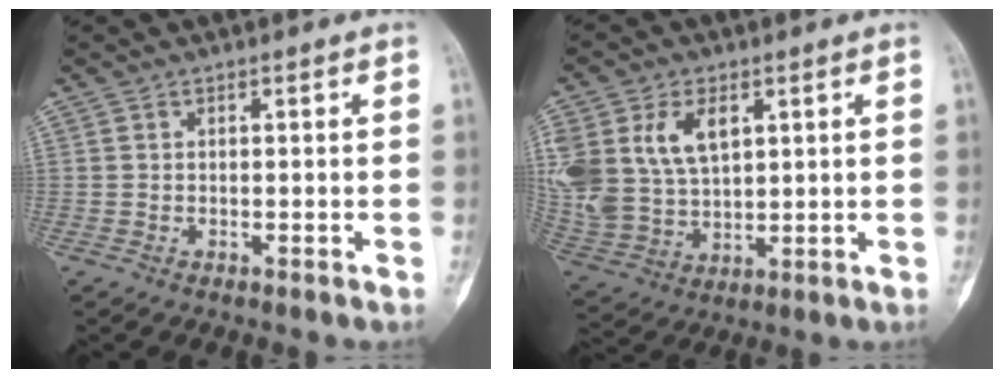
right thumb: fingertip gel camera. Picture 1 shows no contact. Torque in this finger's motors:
{"motor_torque": [-0.01, 0.68, 0.13, 0.08, 0.11]}